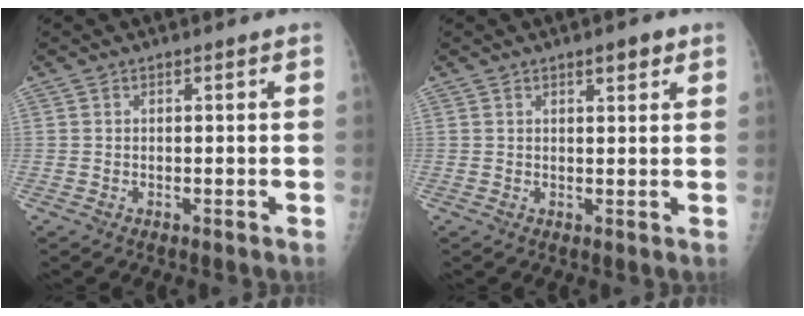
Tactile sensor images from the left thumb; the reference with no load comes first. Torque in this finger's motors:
{"motor_torque": [0.13, -0.21, 0.39, 0.09, 0.05]}